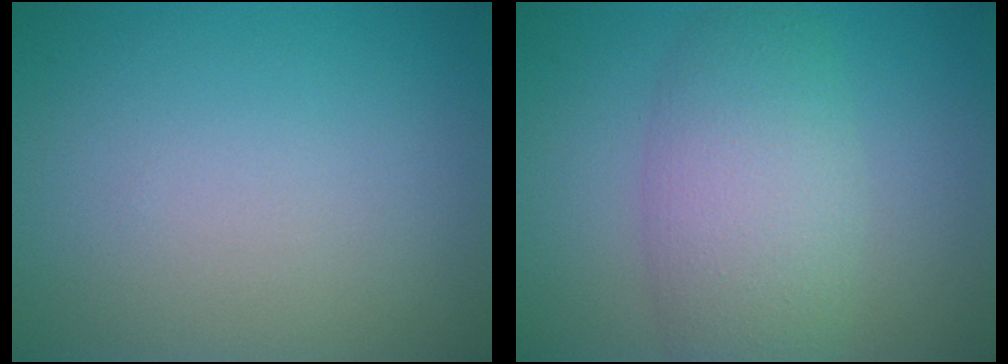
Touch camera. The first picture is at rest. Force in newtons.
{"total": 5.8, "press": 5.8, "slide": 0.3}